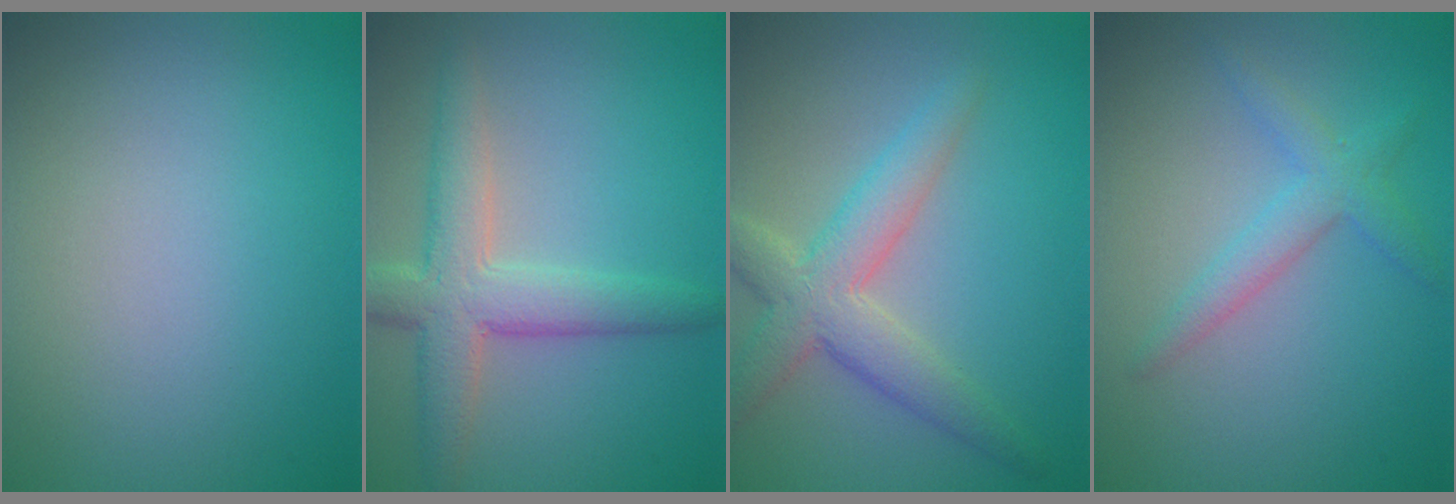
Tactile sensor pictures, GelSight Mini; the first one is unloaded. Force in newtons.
{"total": 4.9, "press": 4.9, "slide": 0.4}
{"total": 4.8, "press": 4.8, "slide": 0.2}
{"total": 2.5, "press": 2.5, "slide": 0.1}